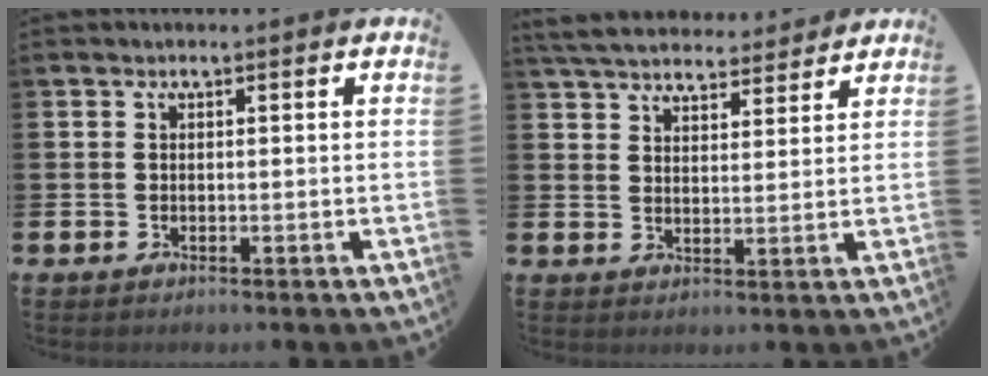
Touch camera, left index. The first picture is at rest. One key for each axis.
{"total": 5.6, "fx": 5.5, "fy": 1.2, "fz": 0.6, "tx": -0.029, "ty": -0.034, "tz": 0.097}